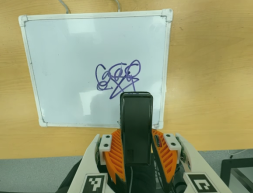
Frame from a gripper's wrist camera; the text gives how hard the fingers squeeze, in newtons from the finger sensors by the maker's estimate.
{"total": 4.0, "left": 2.6, "right": 5.4}